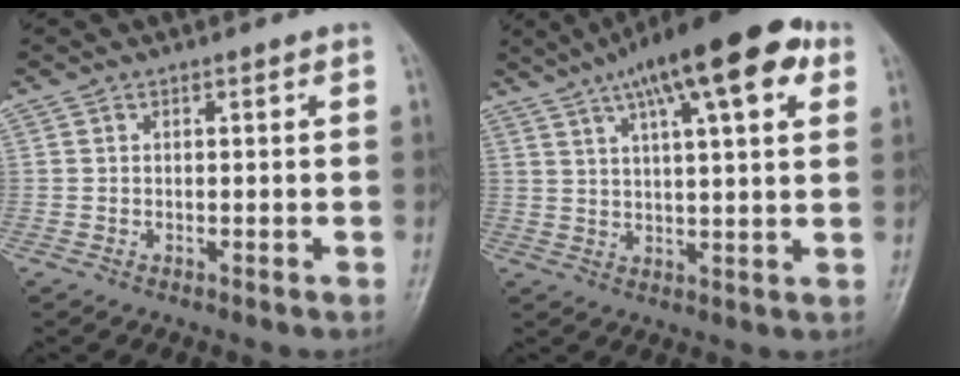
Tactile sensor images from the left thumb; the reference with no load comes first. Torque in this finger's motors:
{"motor_torque": [1.02, 0.59, 1.66, -1.10, 0.38]}